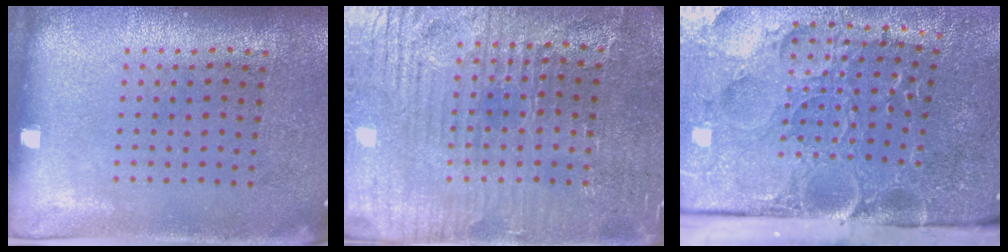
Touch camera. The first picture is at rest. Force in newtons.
{"total": 4.4, "press": 4.2, "slide": 1.1}
{"total": 5.3, "press": 4.0, "slide": 3.4}